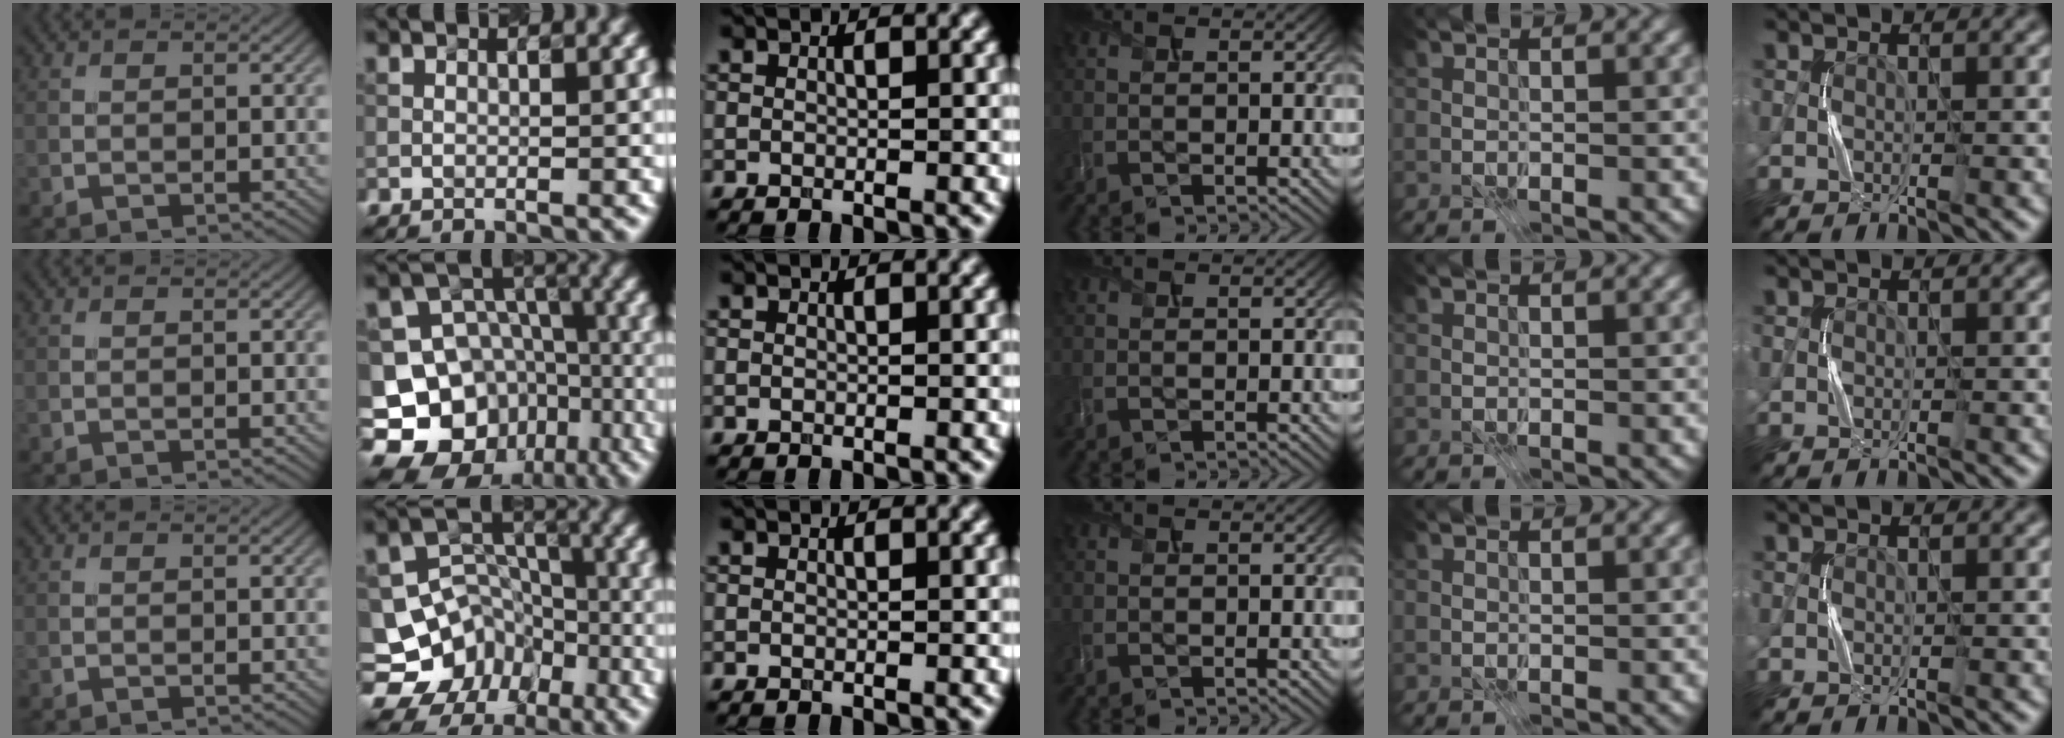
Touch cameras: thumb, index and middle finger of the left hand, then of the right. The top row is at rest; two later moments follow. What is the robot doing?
{"motion": "press", "object": "joystick"}